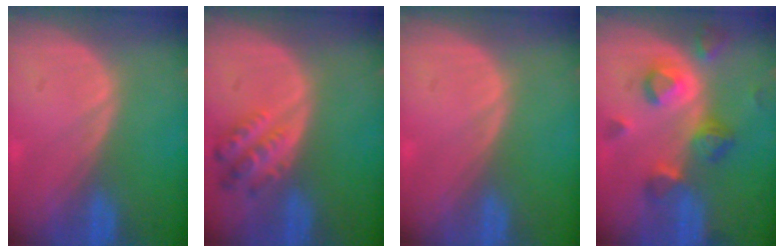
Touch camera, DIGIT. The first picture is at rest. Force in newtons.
{"total": 4.9, "press": 4.8, "slide": 1.1}
{"total": 0.0}
{"total": 7.2, "press": 7.1, "slide": 1.0}